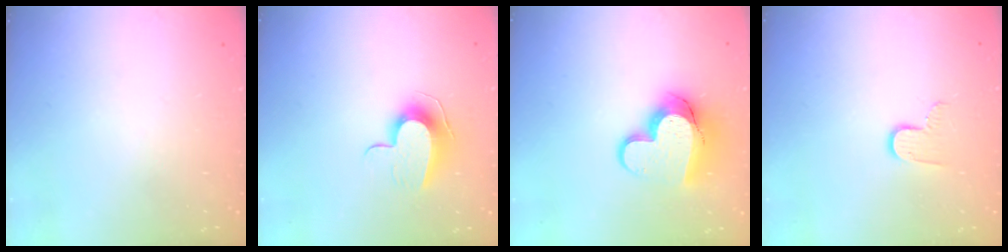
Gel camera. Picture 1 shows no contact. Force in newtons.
{"total": 9.4, "press": 9.4, "slide": 0.6}
{"total": 13.4, "press": 13.4, "slide": 1.1}
{"total": 7.6, "press": 7.6, "slide": 0.6}